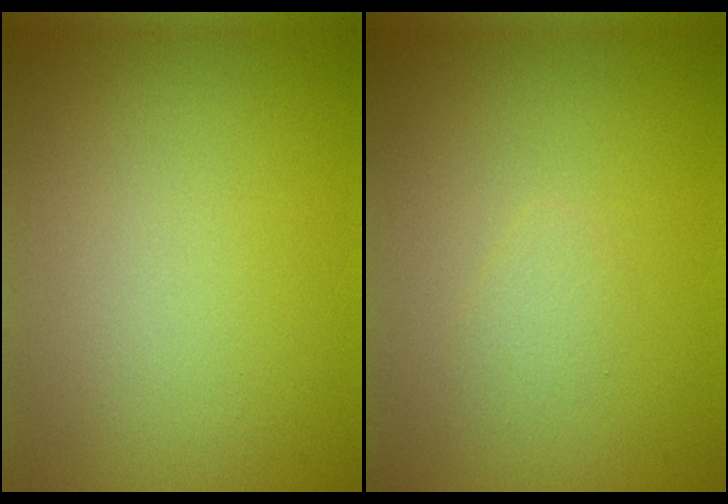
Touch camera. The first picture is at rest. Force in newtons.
{"total": 0.9, "press": 0.9, "slide": 0.1}